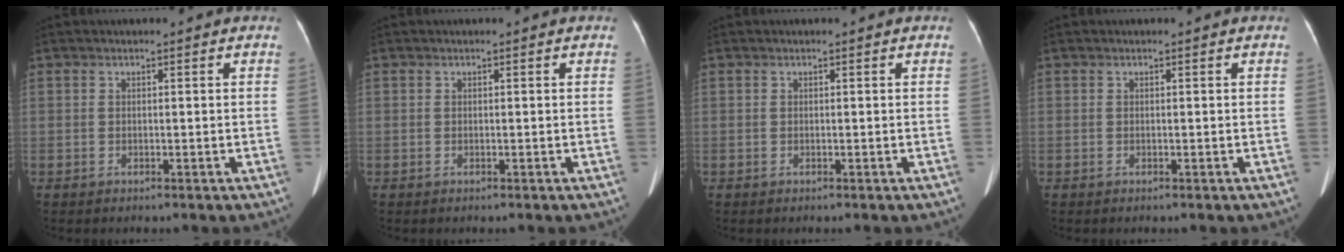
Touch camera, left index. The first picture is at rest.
{"total": 0.0}
{"total": 0.0}
{"total": 0.0}